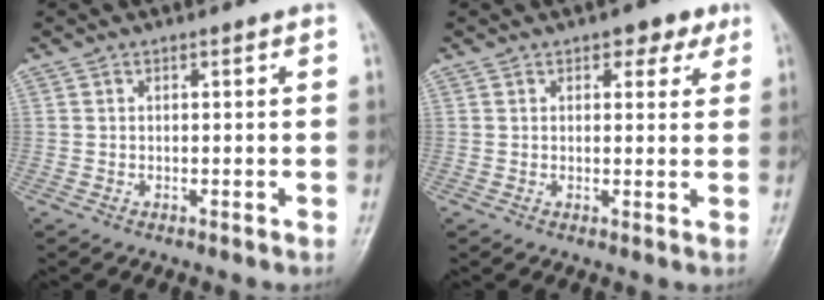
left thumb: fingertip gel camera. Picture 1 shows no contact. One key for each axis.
{"total": 4.4, "fx": 2.5, "fy": 2.5, "fz": 2.7, "tx": -0.007, "ty": -0.007, "tz": 0.026}